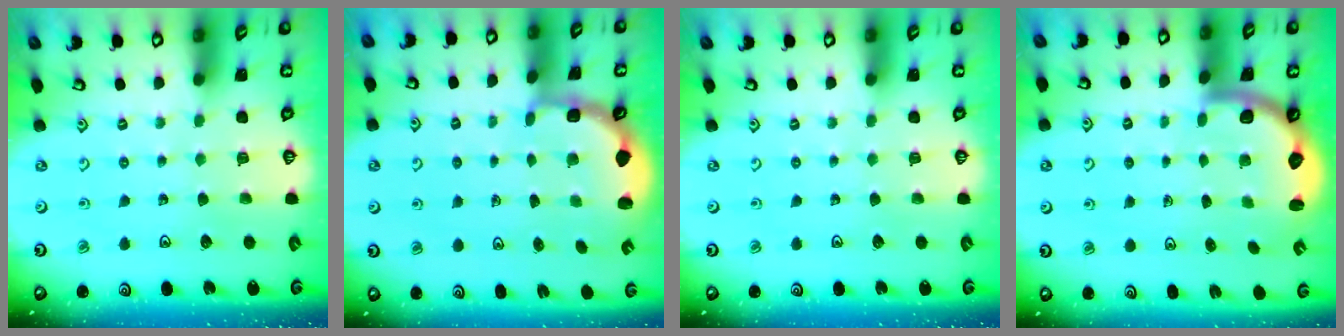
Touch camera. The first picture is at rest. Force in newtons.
{"total": 2.5, "press": 1.9, "slide": 1.6}
{"total": 0.0}
{"total": 2.6, "press": 2.3, "slide": 1.2}